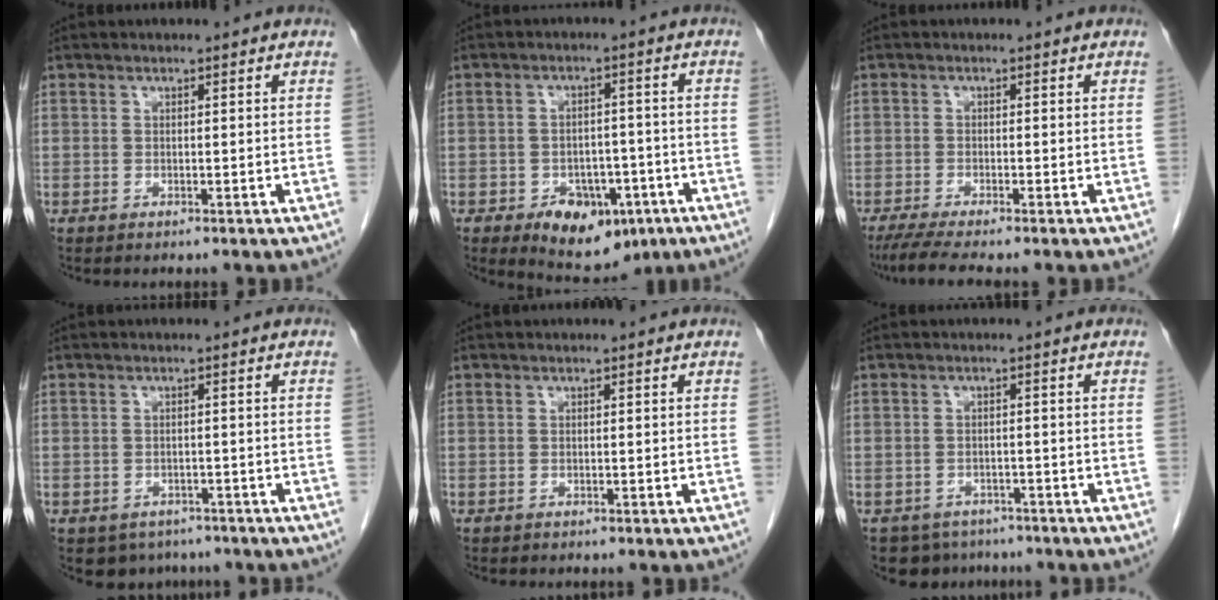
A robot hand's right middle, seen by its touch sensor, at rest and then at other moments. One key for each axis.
{"total": 9.4, "fx": -4.7, "fy": 5.7, "fz": 5.7, "tx": -0.083, "ty": 0.003, "tz": -0.062}
{"total": 4.5, "fx": -3.6, "fy": -0.3, "fz": 2.7, "tx": -0.050, "ty": -0.015, "tz": -0.066}
{"total": 4.8, "fx": -3.5, "fy": 3.1, "fz": 0.4, "tx": 0.001, "ty": 0.006, "tz": -0.046}
{"total": 0.0}
{"total": 5.4, "fx": -4.3, "fy": 3.3, "fz": 0.0, "tx": 0.005, "ty": 0.007, "tz": -0.058}